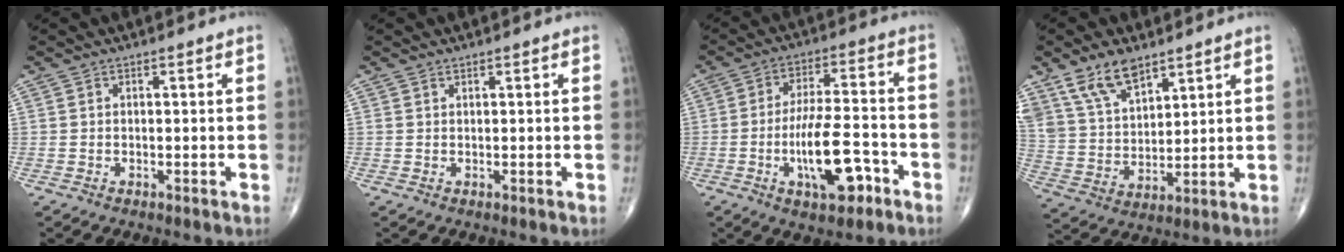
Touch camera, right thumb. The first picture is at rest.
{"total": 0.0}
{"total": 13.0, "force": [-4.9, 4.8, 11.0], "torque": [-0.181, 0.026, -0.079]}
{"total": 11.2, "force": [7.7, 5.5, 6.0], "torque": [-0.097, -0.033, 0.159]}